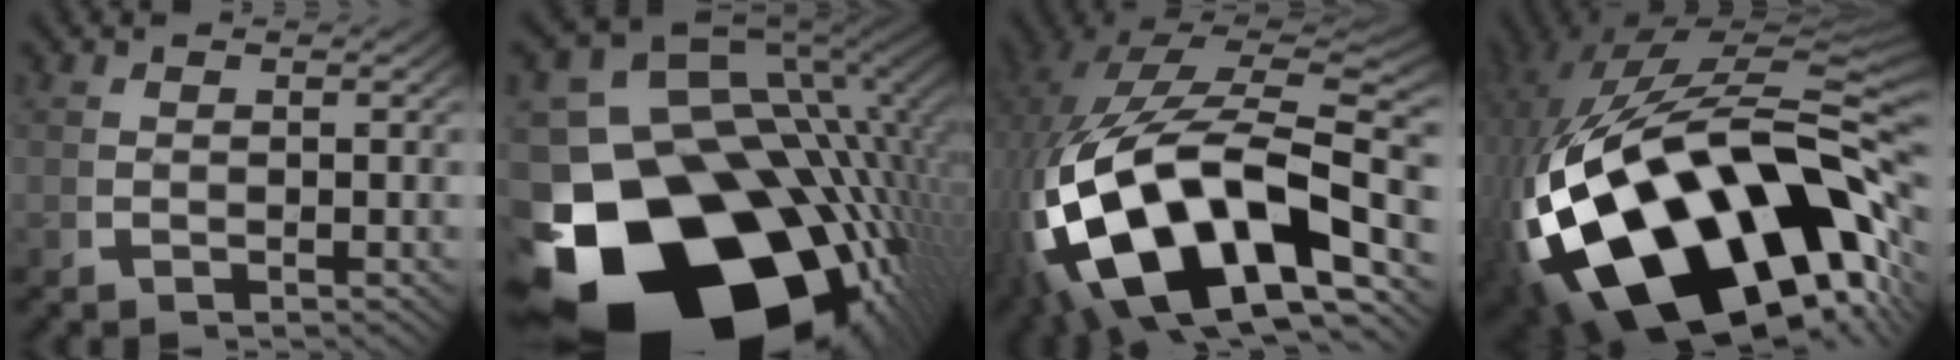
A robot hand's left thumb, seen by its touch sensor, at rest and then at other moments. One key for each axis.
{"total": 33.7, "fx": -10.2, "fy": 22.0, "fz": 23.4, "tx": -0.411, "ty": -0.118, "tz": -0.121}
{"total": 23.8, "fx": -3.4, "fy": 14.6, "fz": 18.4, "tx": -0.379, "ty": -0.075, "tz": -0.014}
{"total": 30.7, "fx": -6.3, "fy": 17.6, "fz": 24.4, "tx": -0.473, "ty": -0.095, "tz": -0.051}